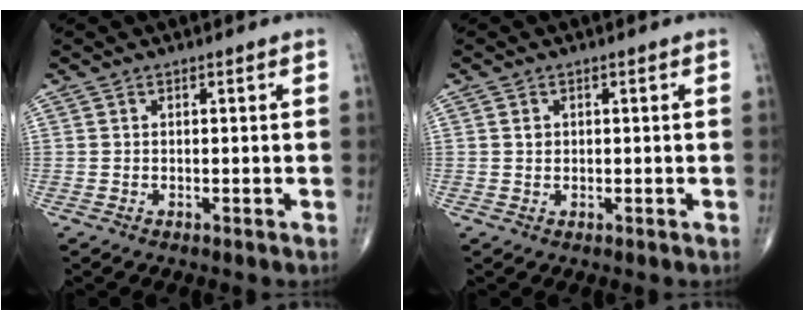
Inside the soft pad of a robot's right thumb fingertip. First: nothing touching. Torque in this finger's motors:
{"motor_torque": [-0.52, -0.25, -0.17, -0.10, -0.02]}